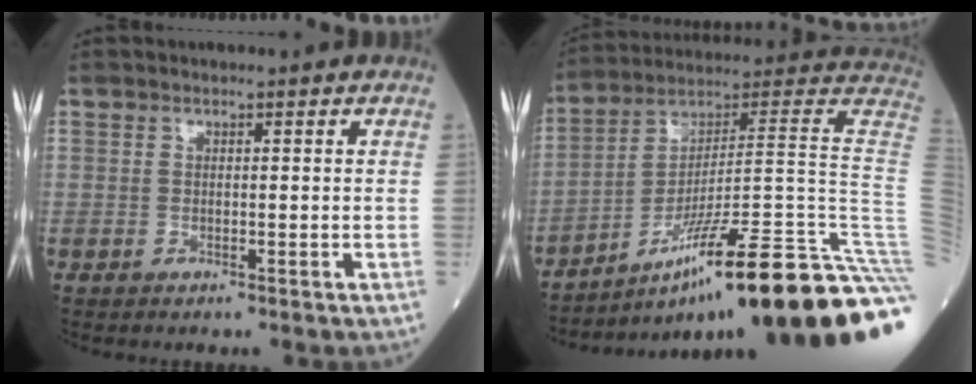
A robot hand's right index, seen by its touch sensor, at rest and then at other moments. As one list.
[{"total": 31.1, "force": [-17.8, -1.0, 25.4], "torque": [-0.211, 0.023, -0.276]}]